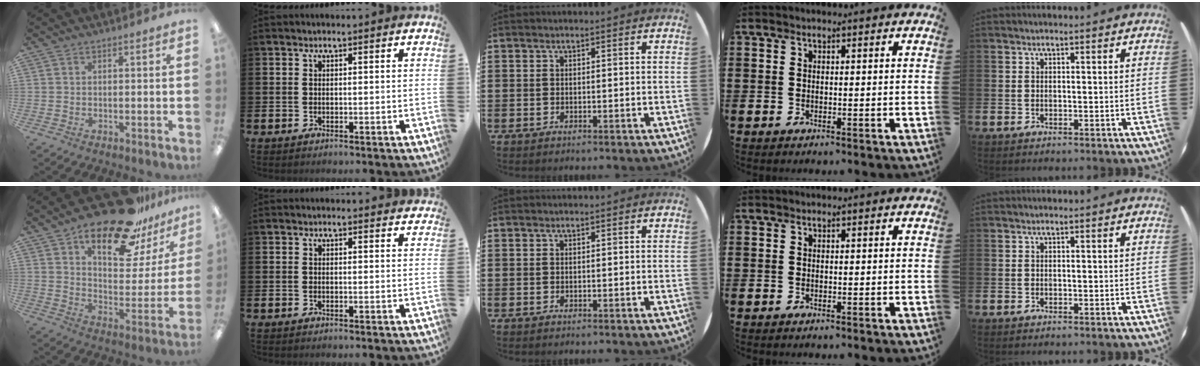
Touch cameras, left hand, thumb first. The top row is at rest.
{"thumb": {"total": 23.7, "force": [17.0, 9.0, 13.8], "torque": [-0.209, -0.099, 0.286]}, "index": {"total": 0.8, "force": [0.8, 0.2, 0.1], "torque": [0.006, 0.000, 0.013]}}